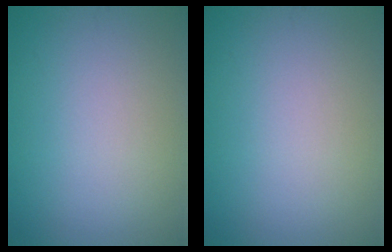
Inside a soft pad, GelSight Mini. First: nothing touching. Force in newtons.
{"total": 0.0}